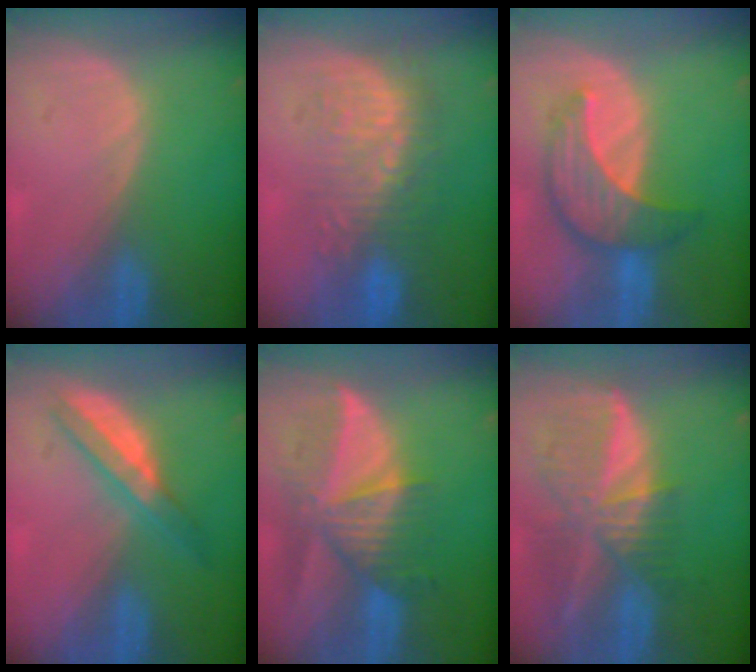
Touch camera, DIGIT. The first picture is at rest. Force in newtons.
{"total": 8.9, "press": 8.7, "slide": 1.9}
{"total": 7.8, "press": 7.5, "slide": 2.3}
{"total": 4.9, "press": 4.8, "slide": 0.7}
{"total": 9.3, "press": 8.4, "slide": 4.0}
{"total": 9.2, "press": 8.0, "slide": 4.6}